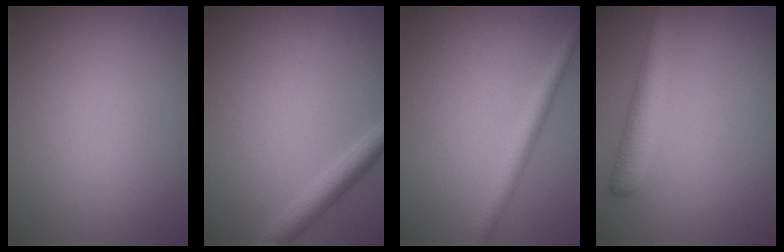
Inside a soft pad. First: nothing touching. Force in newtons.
{"total": 2.9, "press": 2.9, "slide": 0.1}
{"total": 2.5, "press": 2.5, "slide": 0.1}
{"total": 3.2, "press": 3.2, "slide": 0.2}